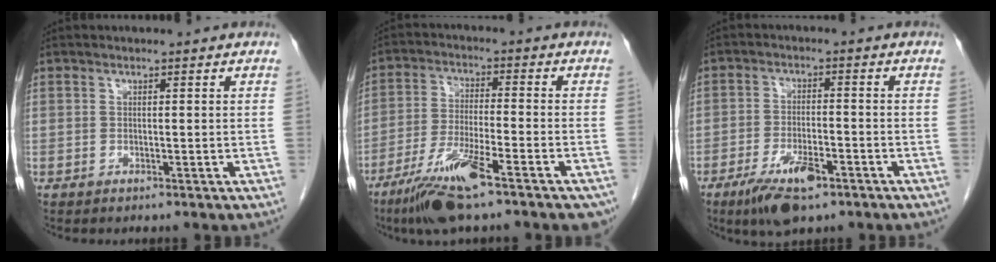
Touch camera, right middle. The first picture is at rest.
{"total": 13.5, "force": [-8.7, 1.6, 10.3], "torque": [-0.166, -0.024, -0.150]}
{"total": 7.7, "force": [-4.7, 2.3, 5.6], "torque": [-0.108, -0.009, -0.078]}